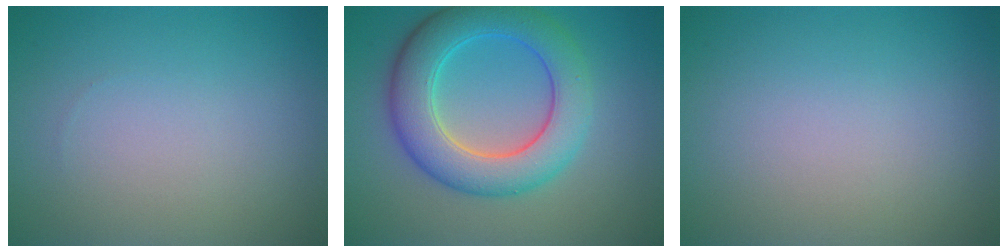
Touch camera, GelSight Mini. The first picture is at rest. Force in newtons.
{"total": 7.5, "press": 7.5, "slide": 0.1}
{"total": 0.0}